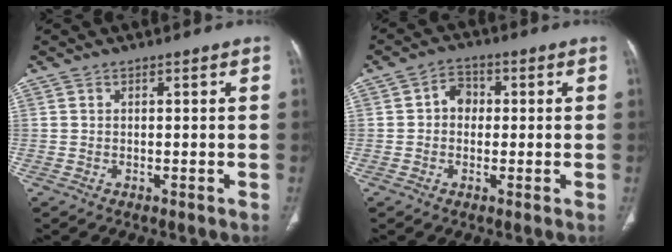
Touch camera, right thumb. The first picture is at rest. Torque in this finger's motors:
{"motor_torque": [-0.33, 0.31, 0.57, 0.02, 0.04]}